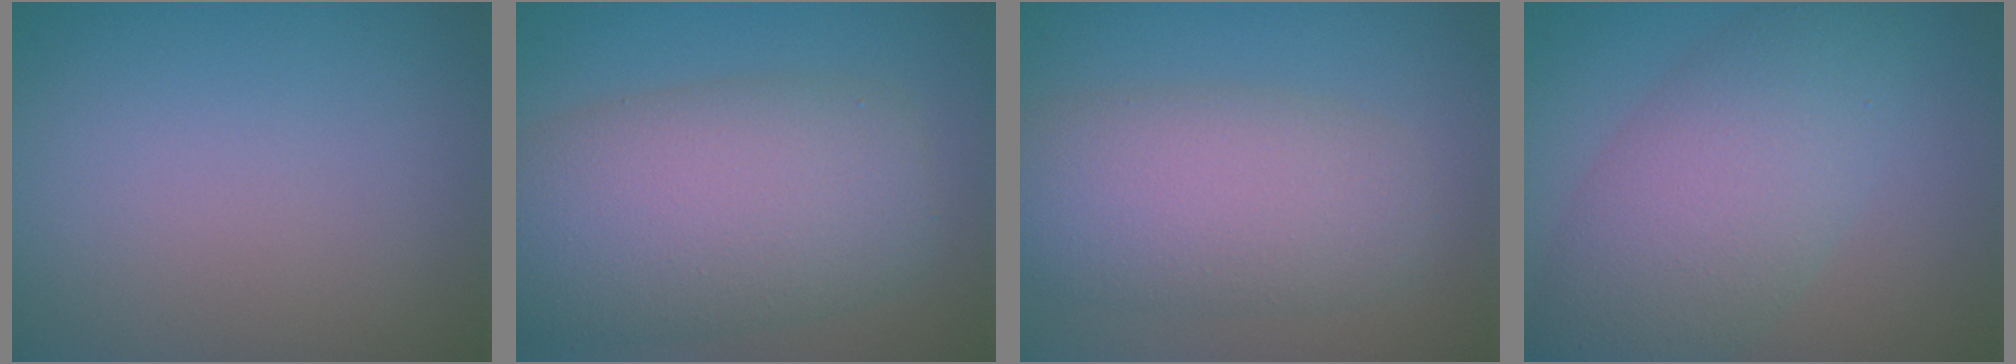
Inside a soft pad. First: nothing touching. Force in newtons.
{"total": 10.4, "press": 10.4, "slide": 0.2}
{"total": 6.9, "press": 6.9, "slide": 0.2}
{"total": 7.3, "press": 7.3, "slide": 0.1}